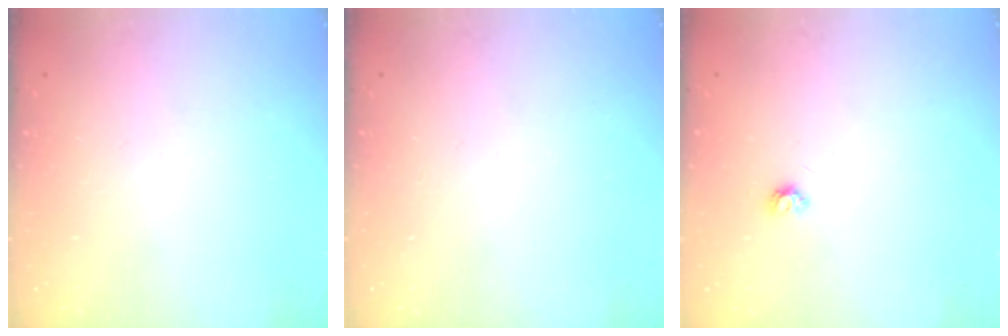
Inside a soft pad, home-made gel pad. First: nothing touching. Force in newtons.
{"total": 0.0}
{"total": 3.7, "press": 3.7, "slide": 0.4}